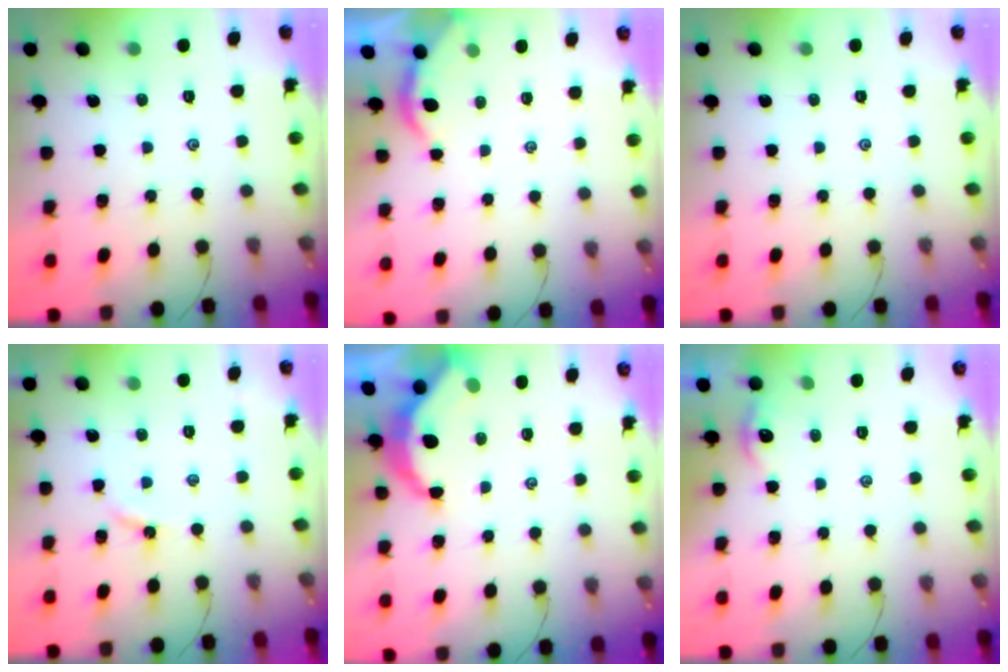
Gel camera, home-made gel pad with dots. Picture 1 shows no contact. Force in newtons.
{"total": 1.9, "press": 1.9, "slide": 0.4}
{"total": 0.0}
{"total": 2.9, "press": 2.9, "slide": 0.3}
{"total": 5.5, "press": 5.5, "slide": 0.4}
{"total": 2.7, "press": 2.7, "slide": 0.3}